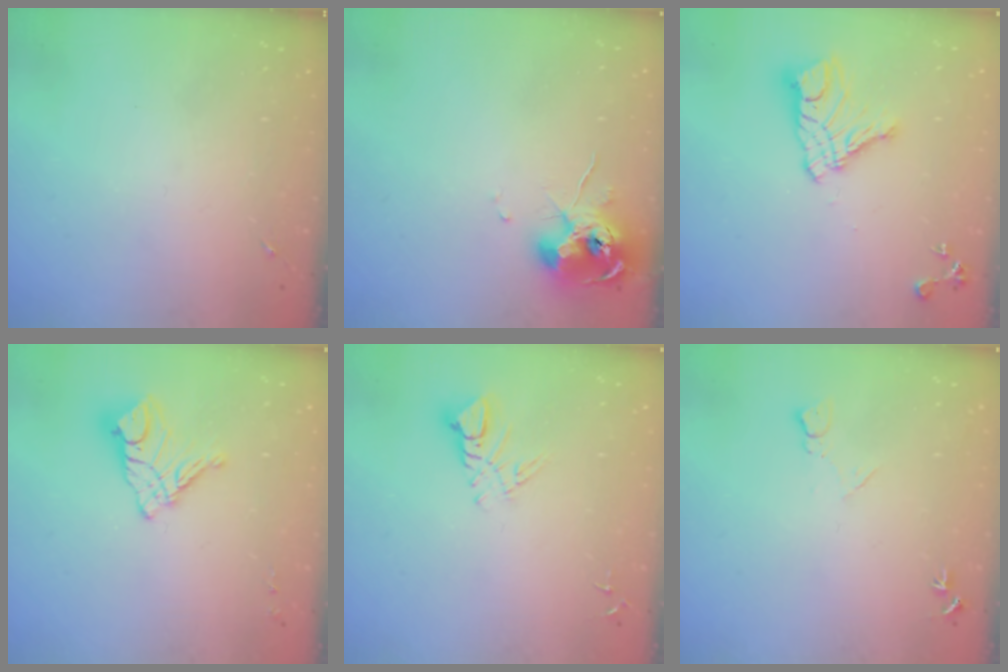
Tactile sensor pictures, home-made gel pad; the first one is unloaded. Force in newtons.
{"total": 10.3, "press": 10.2, "slide": 1.1}
{"total": 13.2, "press": 13.2, "slide": 1.3}
{"total": 12.6, "press": 12.6, "slide": 1.2}
{"total": 7.1, "press": 7.1, "slide": 0.7}
{"total": 7.4, "press": 7.3, "slide": 0.9}